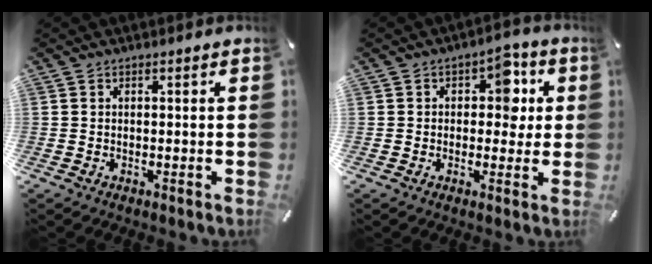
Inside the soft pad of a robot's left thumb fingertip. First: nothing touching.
{"total": 7.5, "force": [1.4, 5.4, 5.0], "torque": [-0.051, -0.003, 0.014]}